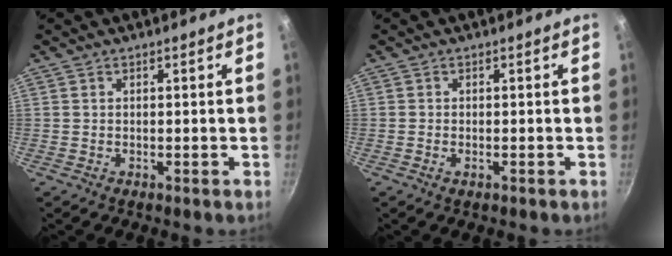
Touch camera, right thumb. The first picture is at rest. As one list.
[{"total": 1.0, "force": [-0.4, 0.5, 0.8], "torque": [-0.016, 0.001, -0.009]}]